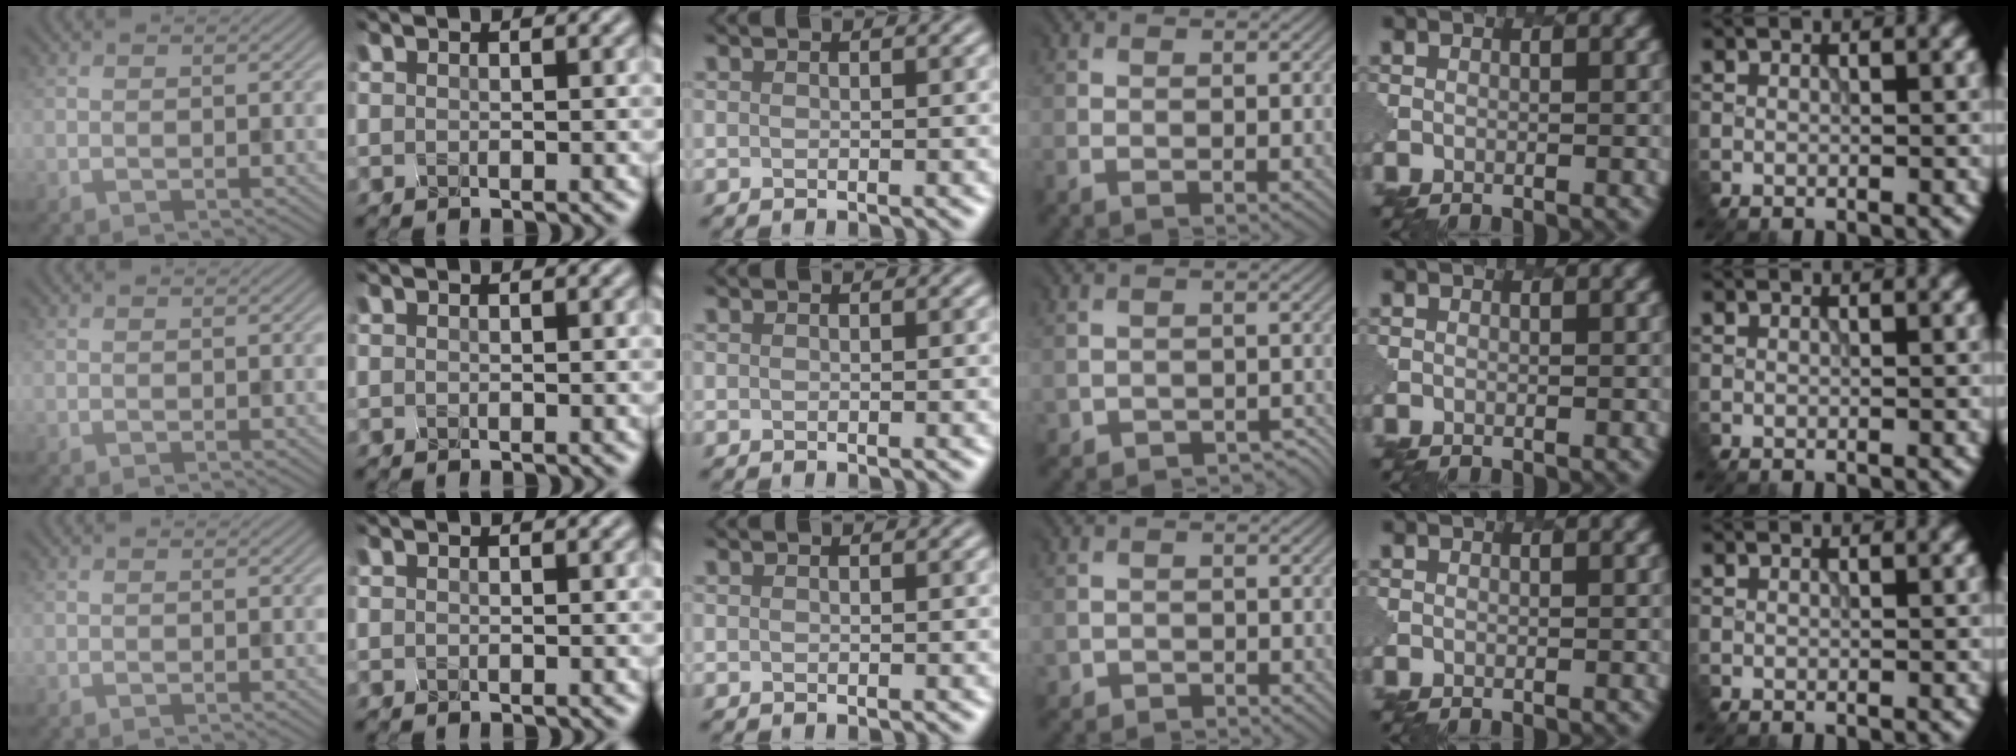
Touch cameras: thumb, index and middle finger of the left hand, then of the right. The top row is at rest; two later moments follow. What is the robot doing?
{"motion": "disassemble", "object": "battery cover"}